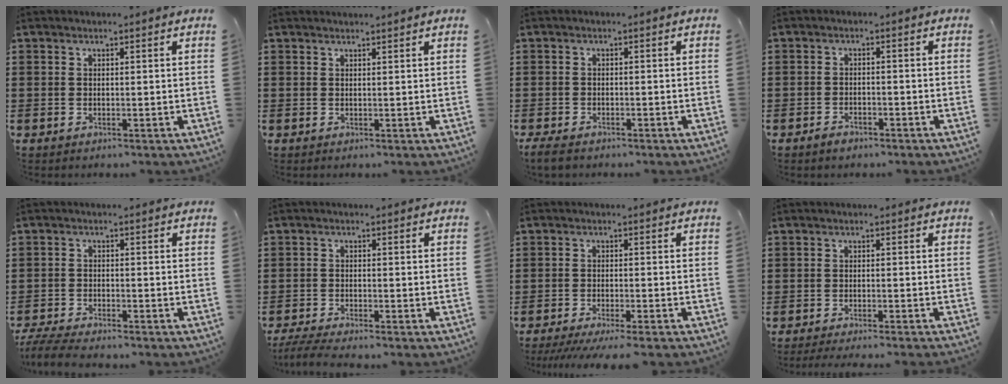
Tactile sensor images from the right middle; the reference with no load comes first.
{"total": 0.8, "force": [0.8, -0.1, 0.1], "torque": [-0.002, -0.003, 0.016]}
{"total": 1.6, "force": [-1.3, 0.5, 0.7], "torque": [-0.021, 0.000, -0.029]}
{"total": 1.5, "force": [-1.3, 0.5, 0.5], "torque": [-0.013, -0.001, -0.027]}
{"total": 4.1, "force": [-3.9, 0.2, 1.3], "torque": [-0.041, -0.010, -0.083]}
{"total": 3.0, "force": [-2.8, 0.0, 1.3], "torque": [-0.035, -0.009, -0.058]}
{"total": 3.1, "force": [-2.7, -0.2, 1.6], "torque": [-0.031, -0.010, -0.053]}
{"total": 1.6, "force": [-1.5, -0.3, 0.6], "torque": [-0.009, -0.001, -0.028]}